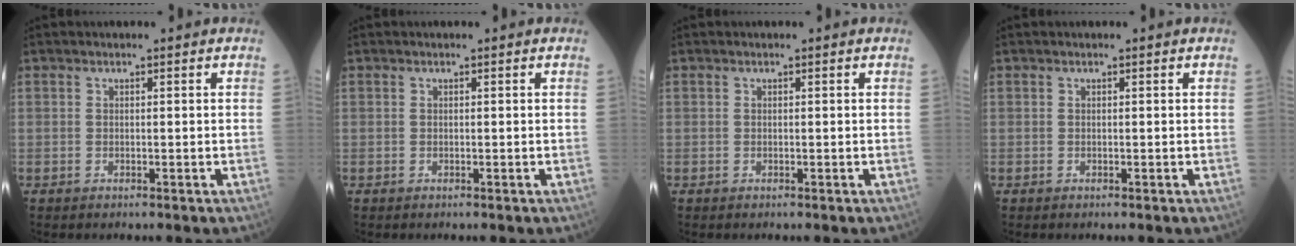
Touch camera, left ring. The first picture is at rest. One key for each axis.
{"total": 0.0}
{"total": 0.0}
{"total": 0.0}